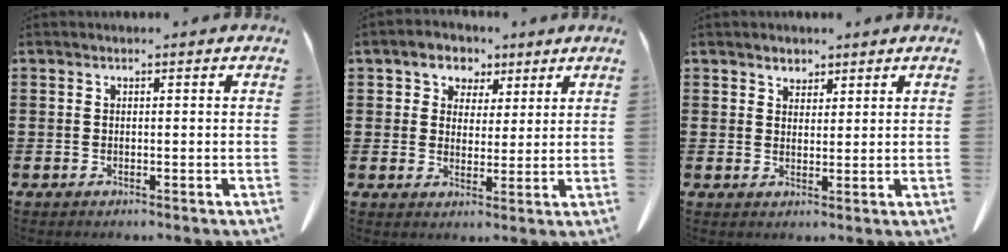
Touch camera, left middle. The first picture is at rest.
{"total": 4.3, "force": [2.6, 3.4, 0.4], "torque": [-0.033, 0.005, 0.045]}
{"total": 2.1, "force": [1.8, 1.0, 0.1], "torque": [-0.008, 0.002, 0.037]}